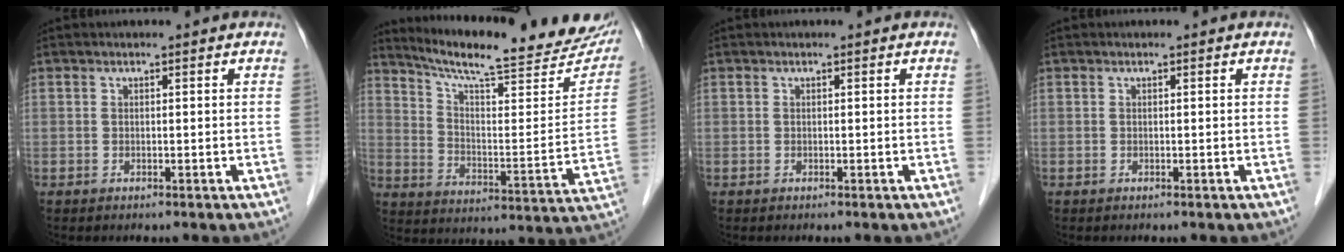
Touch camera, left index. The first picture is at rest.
{"total": 24.9, "force": [21.9, 3.7, 11.4], "torque": [-0.175, -0.052, 0.291]}
{"total": 0.0}
{"total": 0.0}